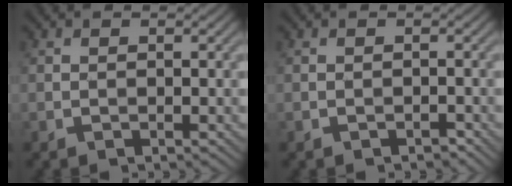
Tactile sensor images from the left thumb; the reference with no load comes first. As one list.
[{"total": 0.7, "force": [-0.6, 0.2, 0.3], "torque": [-0.002, 0.000, -0.010]}]